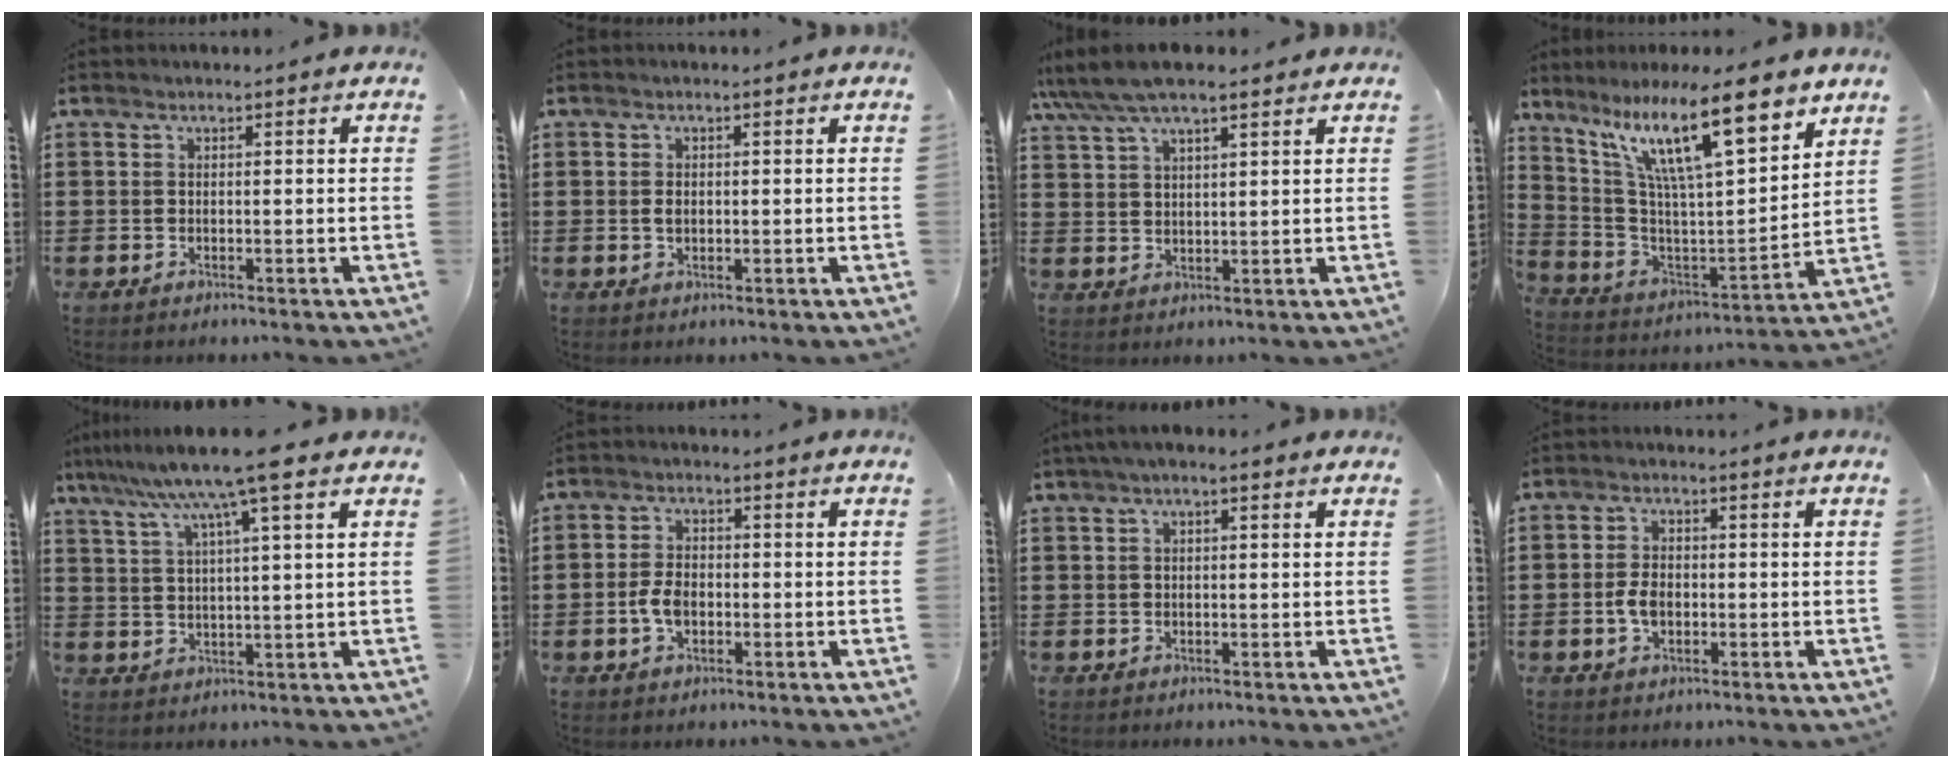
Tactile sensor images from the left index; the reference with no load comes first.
{"total": 1.5, "force": [0.0, 0.9, 1.2], "torque": [-0.026, 0.004, -0.001]}
{"total": 5.6, "force": [4.5, 1.4, 3.0], "torque": [-0.070, -0.004, 0.081]}
{"total": 15.6, "force": [9.8, 3.4, 11.7], "torque": [-0.224, -0.042, 0.160]}
{"total": 9.4, "force": [6.4, 0.1, 6.9], "torque": [-0.151, -0.011, 0.108]}
{"total": 4.1, "force": [-0.9, 2.4, 3.1], "torque": [-0.078, -0.002, -0.022]}
{"total": 1.4, "force": [0.2, 0.2, 1.4], "torque": [-0.024, -0.001, 0.004]}
{"total": 3.7, "force": [-0.6, 2.3, 2.8], "torque": [-0.075, -0.004, -0.018]}